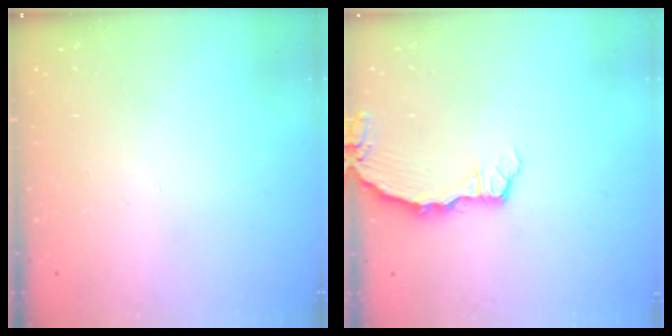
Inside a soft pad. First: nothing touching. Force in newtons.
{"total": 2.6, "press": 2.5, "slide": 0.3}